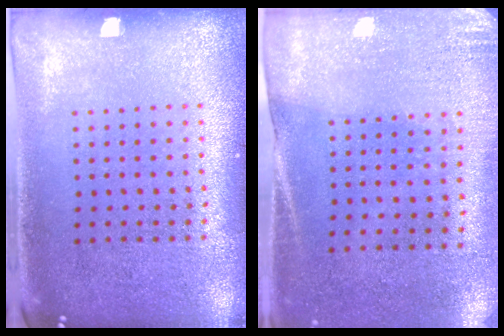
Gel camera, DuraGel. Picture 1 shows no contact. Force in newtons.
{"total": 2.7, "press": 2.4, "slide": 1.3}